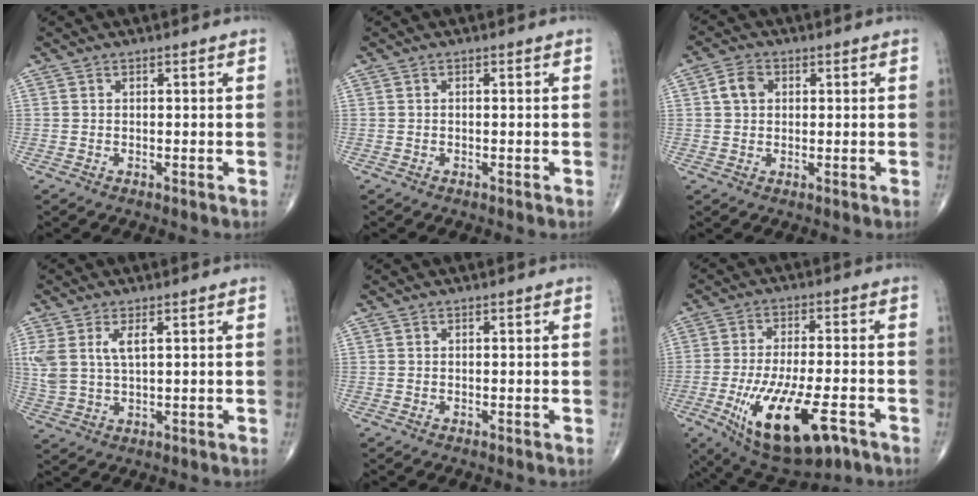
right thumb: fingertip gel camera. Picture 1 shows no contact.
{"total": 0.0}
{"total": 4.0, "force": [0.9, 3.1, 2.4], "torque": [-0.039, 0.006, 0.013]}
{"total": 6.8, "force": [2.2, 3.1, 5.6], "torque": [-0.133, 0.001, 0.052]}
{"total": 0.0}
{"total": 18.0, "force": [-7.6, 6.7, 14.8], "torque": [-0.273, 0.006, -0.109]}